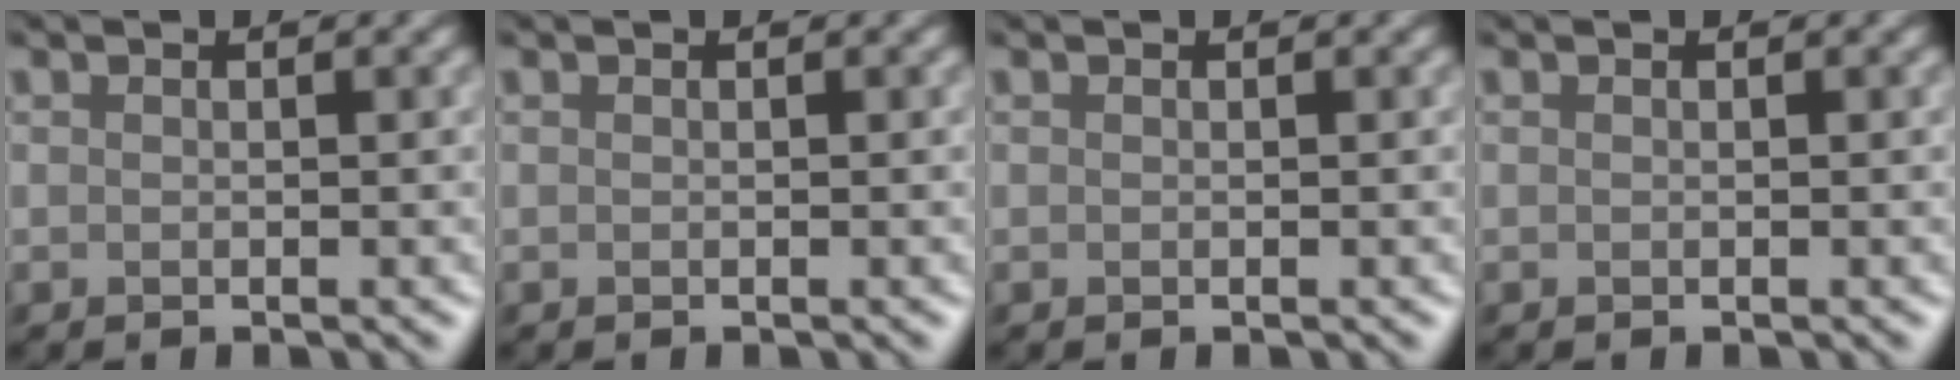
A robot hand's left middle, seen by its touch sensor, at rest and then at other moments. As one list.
[{"total": 0.0}, {"total": 0.0}, {"total": 0.0}]